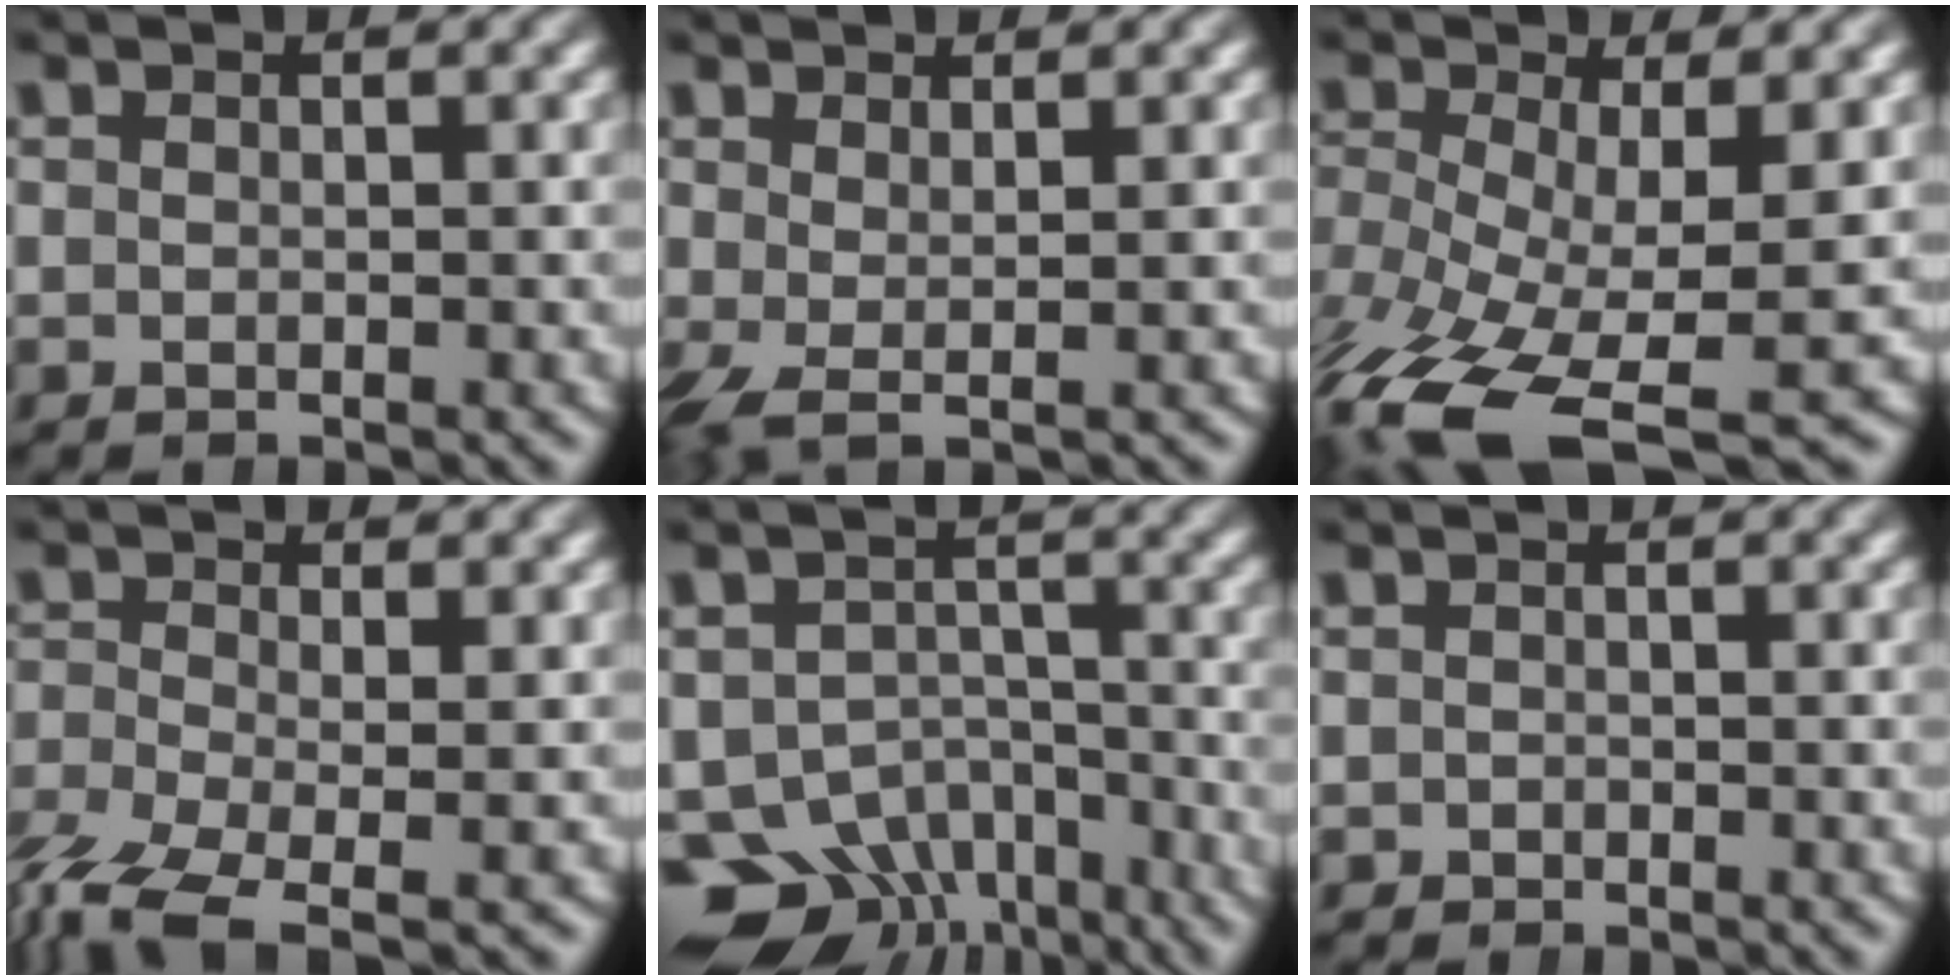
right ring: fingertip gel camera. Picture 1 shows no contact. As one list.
[{"total": 1.4, "force": [-0.2, 0.2, 1.4], "torque": [-0.039, -0.022, 0.012]}, {"total": 9.7, "force": [-5.8, 4.4, 6.4], "torque": [-0.150, -0.072, -0.058]}, {"total": 5.1, "force": [-3.5, 1.9, 3.2], "torque": [-0.078, -0.038, -0.040]}, {"total": 13.2, "force": [-7.0, 10.1, 4.9], "torque": [-0.090, -0.058, -0.107]}, {"total": 0.6, "force": [-0.4, 0.2, -0.4], "torque": [0.008, -0.011, -0.004]}]